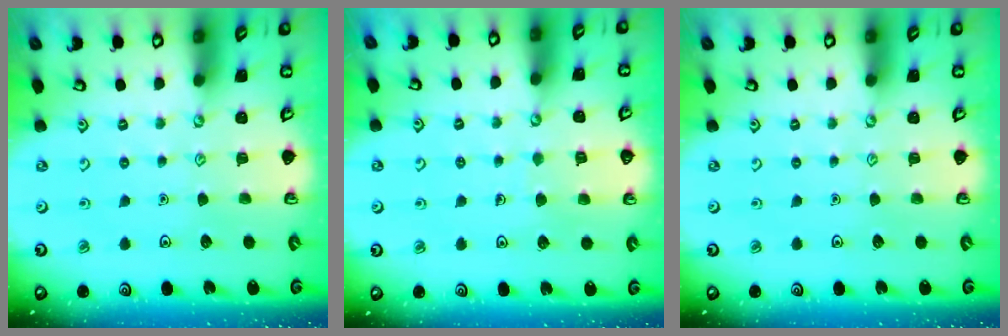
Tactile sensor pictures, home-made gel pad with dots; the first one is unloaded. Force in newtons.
{"total": 4.0, "press": 4.0, "slide": 0.3}
{"total": 0.0}